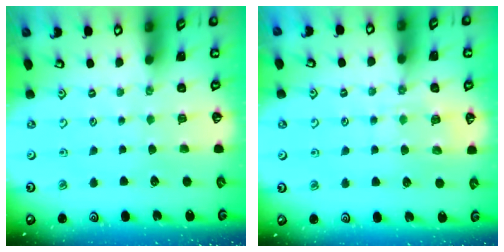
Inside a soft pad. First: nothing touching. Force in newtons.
{"total": 7.1, "press": 7.1, "slide": 0.8}